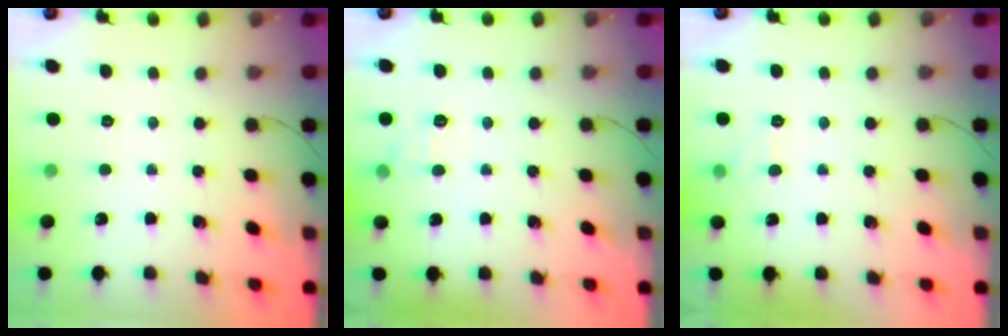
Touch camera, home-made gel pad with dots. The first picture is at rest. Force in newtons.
{"total": 6.3, "press": 6.0, "slide": 1.9}
{"total": 4.6, "press": 4.4, "slide": 1.3}